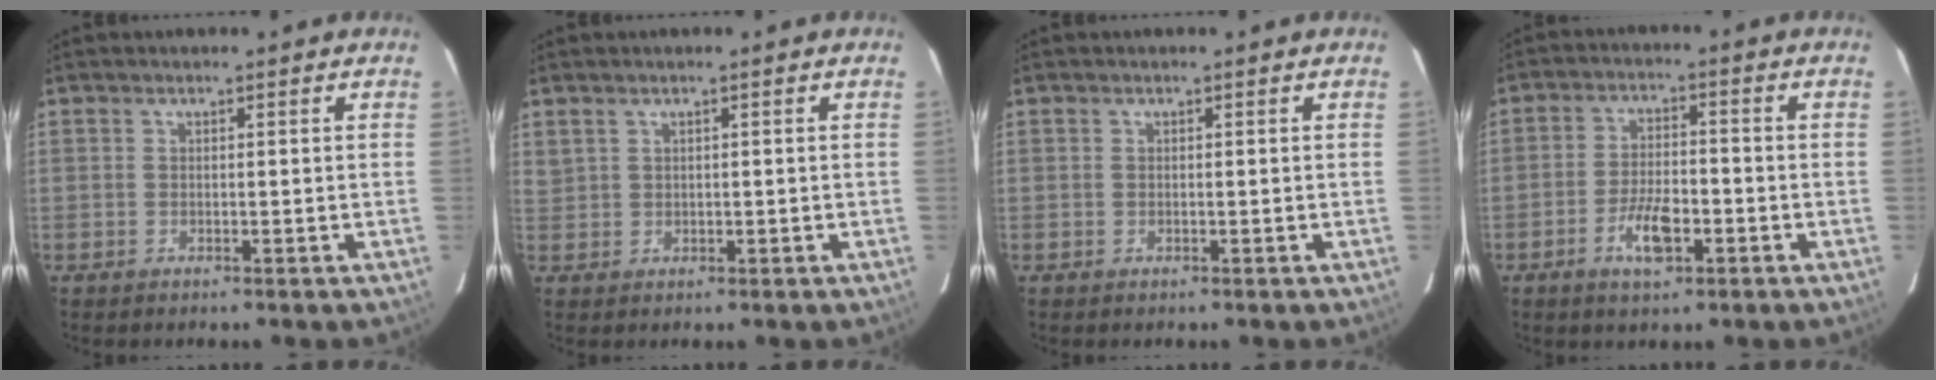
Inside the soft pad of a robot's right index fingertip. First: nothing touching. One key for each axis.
{"total": 1.5, "fx": 0.9, "fy": 1.0, "fz": 0.5, "tx": -0.010, "ty": 0.005, "tz": 0.024}
{"total": 0.0}
{"total": 6.3, "fx": -2.7, "fy": 2.2, "fz": 5.3, "tx": -0.101, "ty": -0.001, "tz": -0.047}